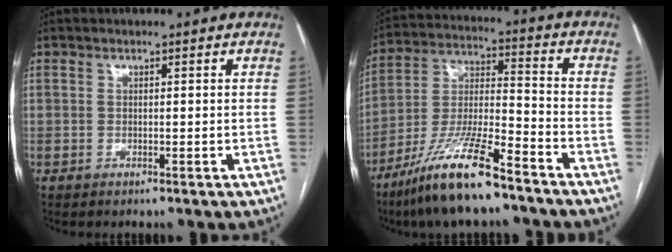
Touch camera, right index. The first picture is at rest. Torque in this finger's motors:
{"motor_torque": [1.12, -1.02, 0.76, 0.19]}